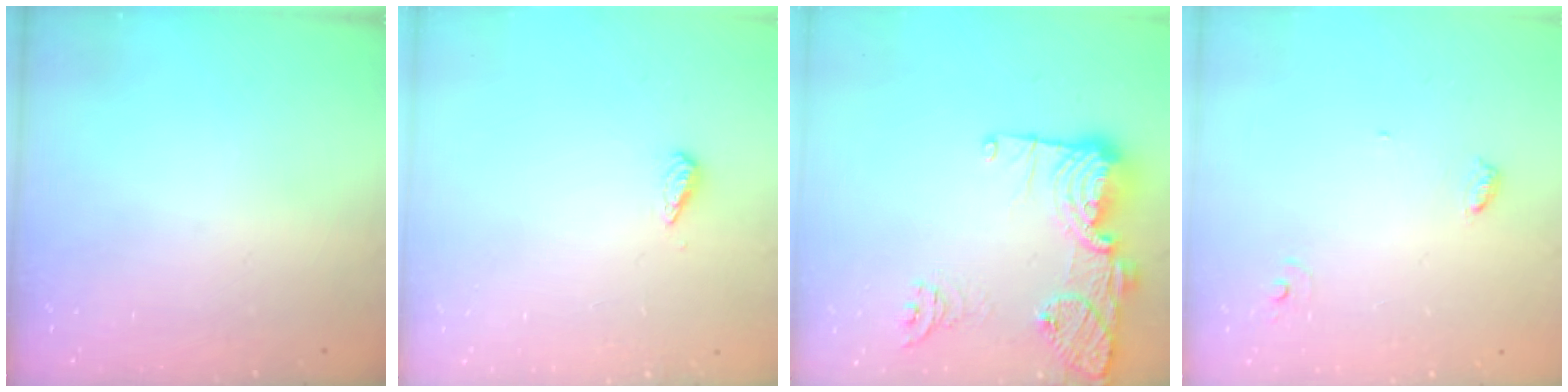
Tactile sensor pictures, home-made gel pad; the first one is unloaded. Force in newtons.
{"total": 2.7, "press": 2.6, "slide": 0.4}
{"total": 19.0, "press": 18.0, "slide": 5.9}
{"total": 4.0, "press": 4.0, "slide": 0.3}